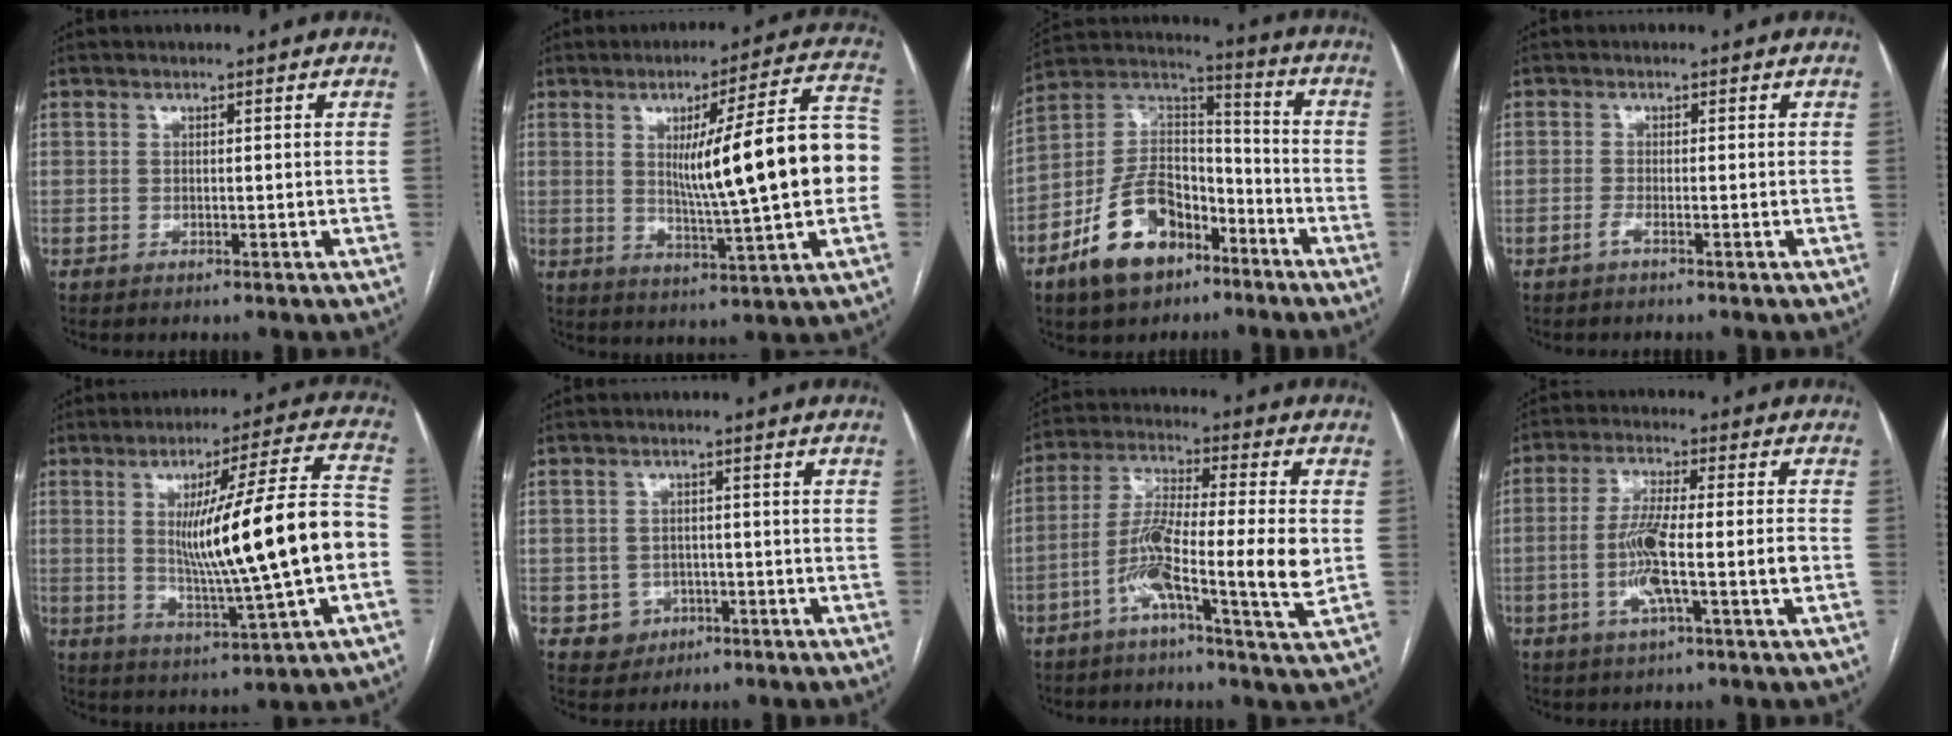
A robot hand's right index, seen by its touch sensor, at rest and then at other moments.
{"total": 17.9, "force": [0.6, 0.6, 17.8], "torque": [-0.251, 0.017, 0.010]}
{"total": 14.9, "force": [-8.4, 8.5, 8.9], "torque": [-0.179, 0.022, -0.148]}
{"total": 1.0, "force": [-0.7, -0.2, 0.6], "torque": [-0.011, 0.000, -0.016]}
{"total": 18.6, "force": [-1.0, 0.1, 18.5], "torque": [-0.292, 0.006, -0.012]}
{"total": 3.6, "force": [-1.3, 3.3, 0.4], "torque": [0.002, 0.011, -0.011]}
{"total": 12.8, "force": [-3.2, 0.6, 12.4], "torque": [-0.233, 0.000, -0.067]}
{"total": 9.0, "force": [-2.3, 0.4, 8.7], "torque": [-0.169, 0.004, -0.044]}